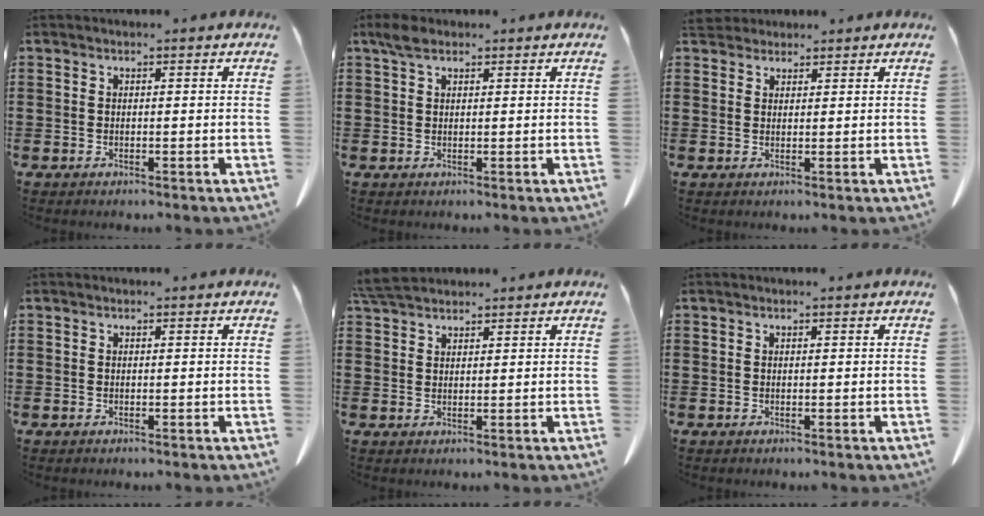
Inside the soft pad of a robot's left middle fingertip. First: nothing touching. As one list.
[{"total": 2.4, "force": [1.6, 1.2, 1.4], "torque": [-0.033, 0.006, 0.029]}, {"total": 2.6, "force": [2.4, 0.9, 0.6], "torque": [-0.019, 0.001, 0.048]}, {"total": 0.0}, {"total": 4.2, "force": [3.8, 0.9, 1.5], "torque": [-0.040, -0.004, 0.074]}, {"total": 0.0}]